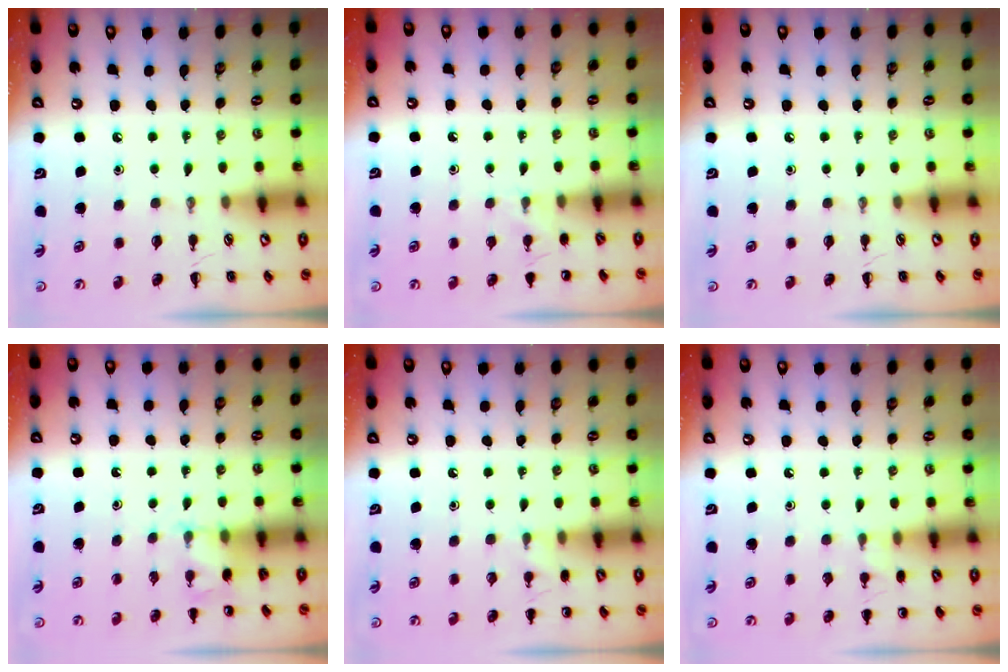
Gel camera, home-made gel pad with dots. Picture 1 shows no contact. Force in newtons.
{"total": 3.7, "press": 3.6, "slide": 1.1}
{"total": 0.0}
{"total": 4.6, "press": 4.4, "slide": 1.4}
{"total": 4.2, "press": 4.0, "slide": 1.3}
{"total": 6.0, "press": 5.7, "slide": 1.9}